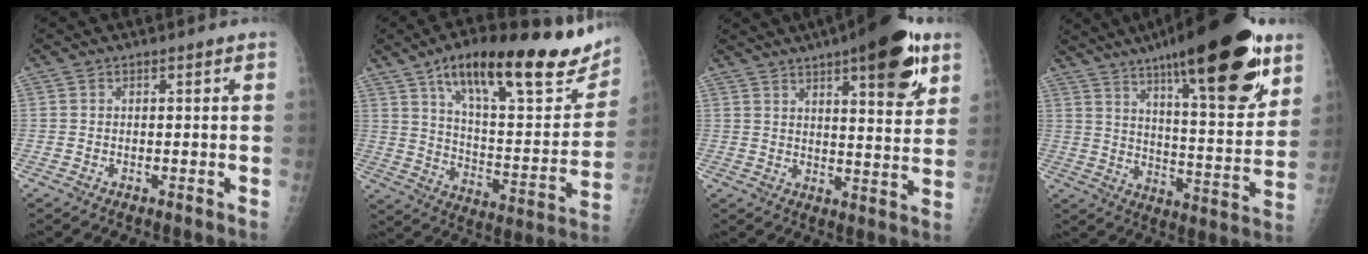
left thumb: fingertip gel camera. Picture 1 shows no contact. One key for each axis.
{"total": 27.5, "fx": 17.6, "fy": 8.7, "fz": 19.3, "tx": -0.247, "ty": -0.050, "tz": 0.275}
{"total": 21.9, "fx": 12.5, "fy": 6.0, "fz": 17.0, "tx": -0.222, "ty": -0.049, "tz": 0.182}
{"total": 27.6, "fx": 16.3, "fy": 7.2, "fz": 21.0, "tx": -0.292, "ty": -0.055, "tz": 0.250}